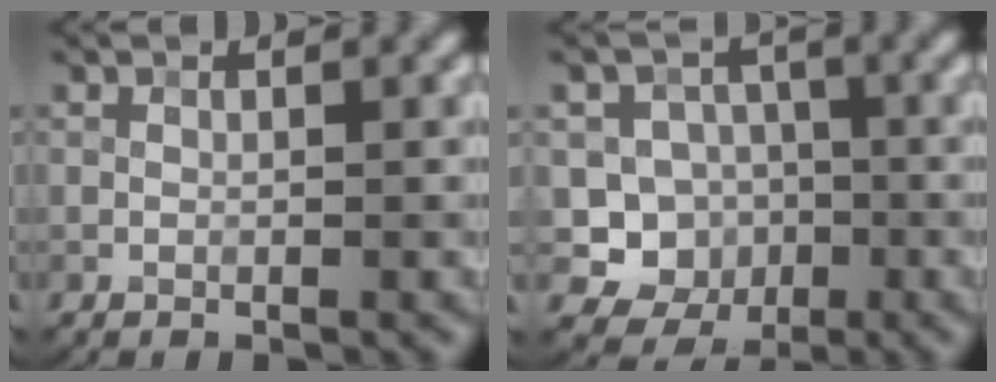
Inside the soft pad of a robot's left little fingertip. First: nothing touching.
{"total": 6.5, "force": [-1.9, 6.0, 1.8], "torque": [0.000, 0.000, -0.060]}